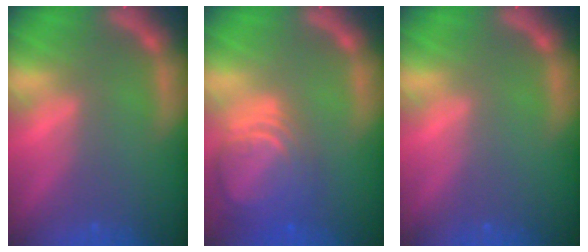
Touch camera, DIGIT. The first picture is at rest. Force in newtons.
{"total": 8.5}
{"total": 0.0}